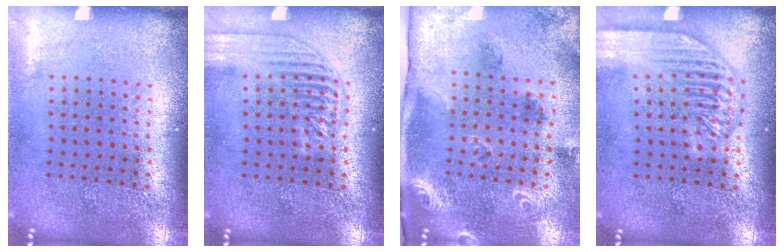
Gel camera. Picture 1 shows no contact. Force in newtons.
{"total": 2.3, "press": 2.3, "slide": 0.4}
{"total": 1.9, "press": 1.8, "slide": 0.6}
{"total": 2.5, "press": 2.5, "slide": 0.2}